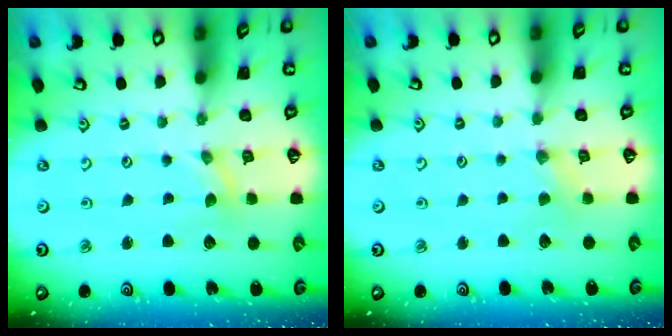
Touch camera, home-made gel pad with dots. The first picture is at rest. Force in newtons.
{"total": 2.0, "press": 2.0, "slide": 0.4}